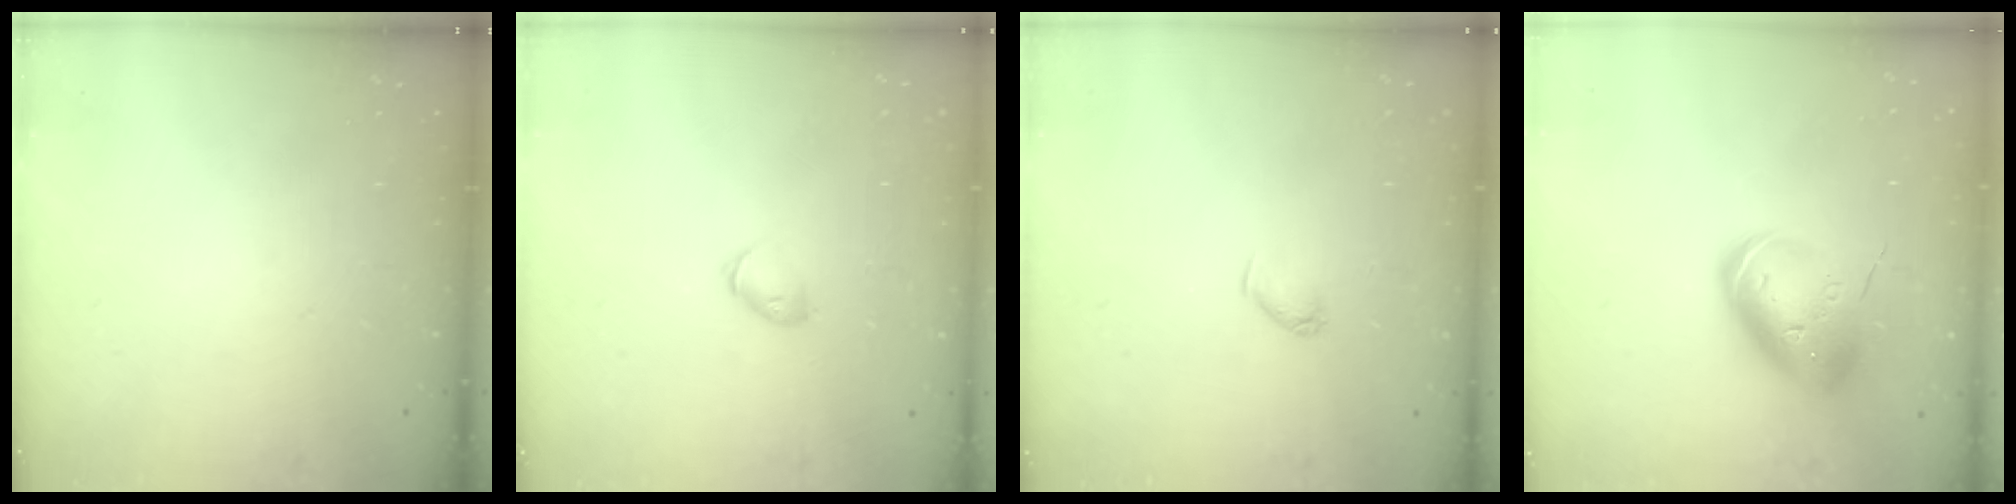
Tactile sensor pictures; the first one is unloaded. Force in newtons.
{"total": 4.1, "press": 4.0, "slide": 1.0}
{"total": 3.1, "press": 3.0, "slide": 0.6}
{"total": 13.2, "press": 13.0, "slide": 2.3}